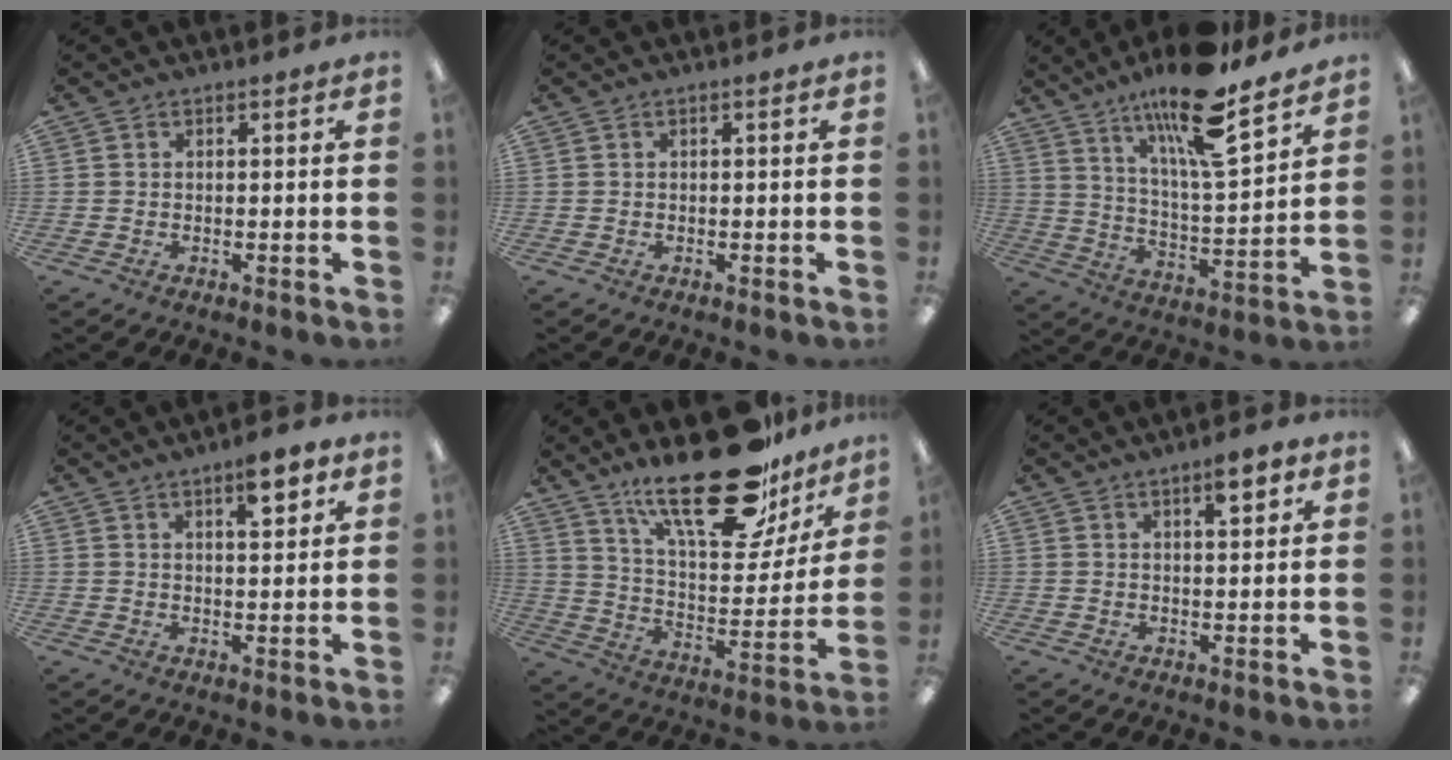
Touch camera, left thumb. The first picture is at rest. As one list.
[{"total": 0.0}, {"total": 18.1, "force": [13.7, 3.9, 11.2], "torque": [-0.187, -0.090, 0.225]}, {"total": 6.2, "force": [4.0, 2.1, 4.3], "torque": [-0.039, -0.023, 0.057]}, {"total": 27.7, "force": [19.7, 10.2, 16.7], "torque": [-0.251, -0.120, 0.326]}, {"total": 5.0, "force": [3.1, 1.6, 3.6], "torque": [-0.038, -0.012, 0.044]}]